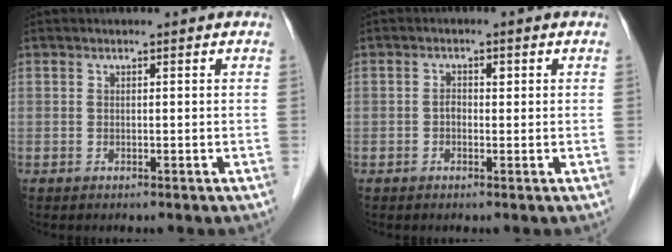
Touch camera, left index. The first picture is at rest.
{"total": 1.5, "force": [-0.3, 1.0, 1.1], "torque": [-0.020, 0.008, -0.006]}